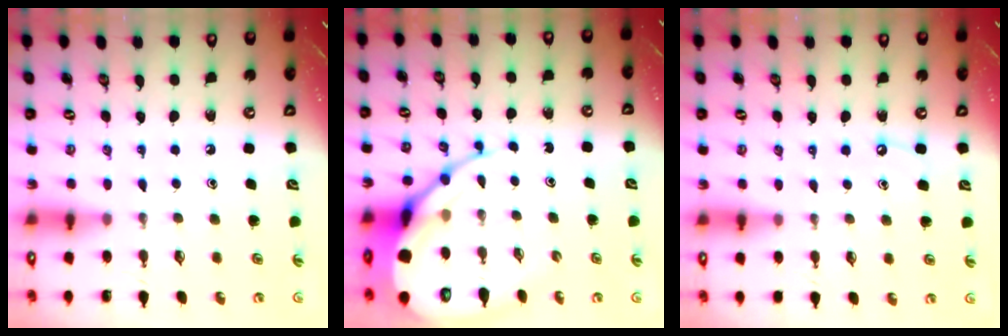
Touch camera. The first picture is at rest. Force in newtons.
{"total": 12.3, "press": 12.2, "slide": 1.4}
{"total": 4.7, "press": 4.7, "slide": 0.7}